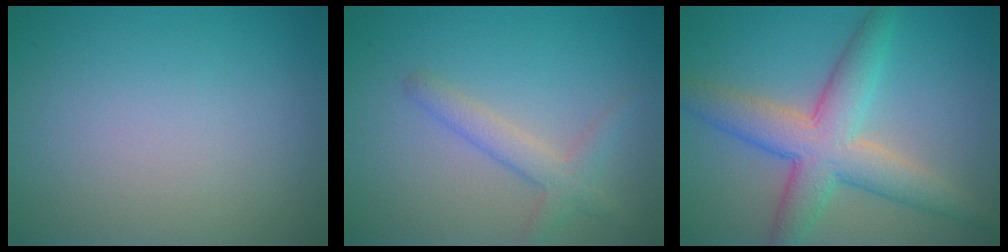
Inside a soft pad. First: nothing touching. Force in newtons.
{"total": 2.6, "press": 2.5, "slide": 0.1}
{"total": 6.7, "press": 6.7, "slide": 0.2}